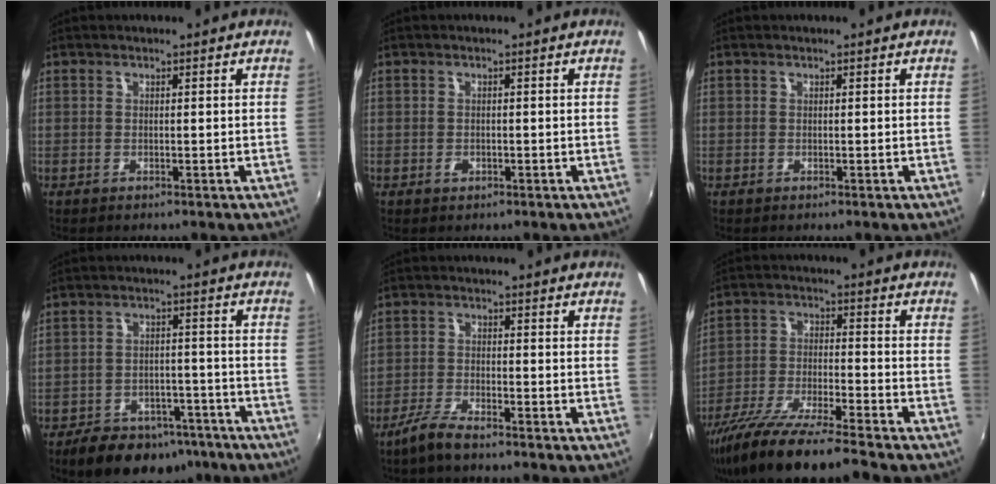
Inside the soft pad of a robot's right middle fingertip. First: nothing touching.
{"total": 1.2, "force": [-0.6, 0.9, 0.6], "torque": [-0.009, -0.002, -0.009]}
{"total": 0.0}
{"total": 14.5, "force": [-10.6, 7.7, 6.3], "torque": [-0.133, 0.008, -0.138]}
{"total": 4.7, "force": [-3.9, 0.7, 2.6], "torque": [-0.072, -0.003, -0.078]}
{"total": 14.2, "force": [-11.7, 0.6, 8.0], "torque": [-0.164, -0.028, -0.214]}